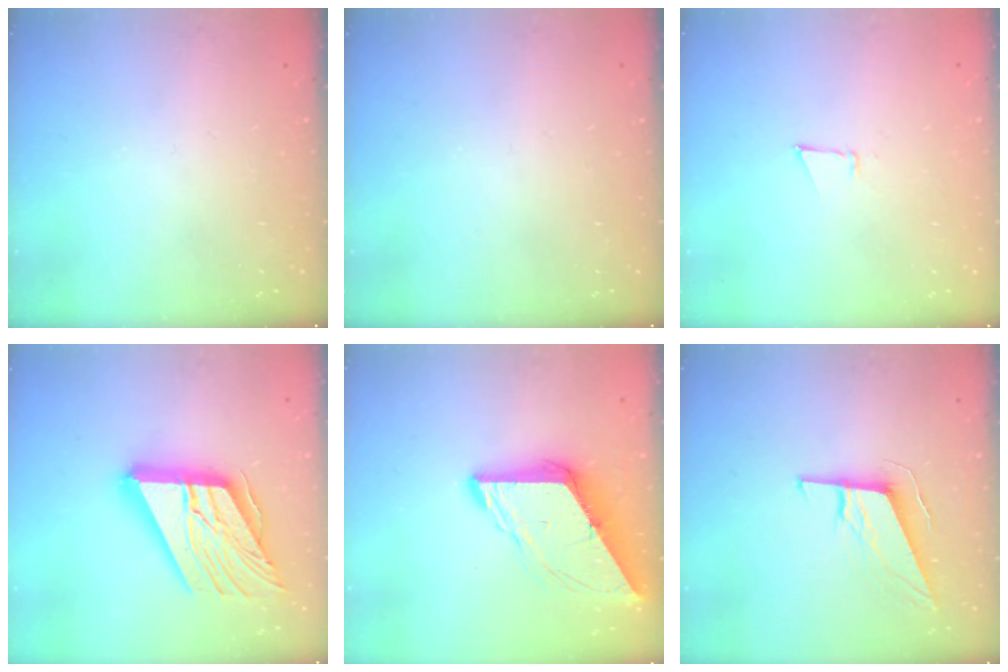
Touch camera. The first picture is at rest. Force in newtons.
{"total": 0.0}
{"total": 3.8, "press": 3.7, "slide": 0.6}
{"total": 23.2, "press": 23.0, "slide": 2.7}
{"total": 10.2, "press": 10.1, "slide": 1.2}
{"total": 11.2, "press": 11.0, "slide": 2.4}